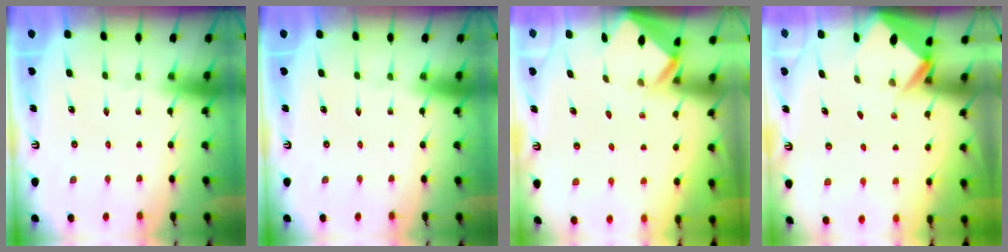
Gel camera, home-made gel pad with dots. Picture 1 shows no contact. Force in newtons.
{"total": 0.0}
{"total": 2.8, "press": 2.8, "slide": 0.2}
{"total": 2.7, "press": 2.7, "slide": 0.1}